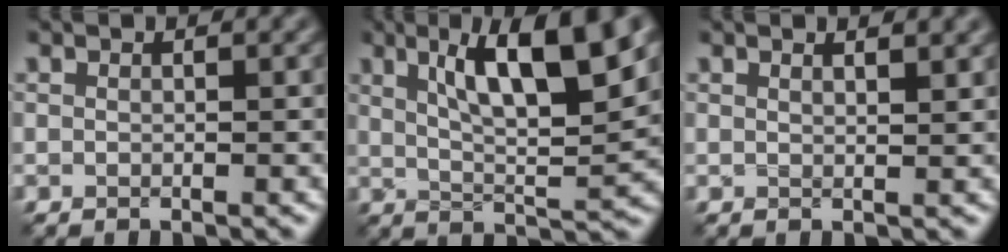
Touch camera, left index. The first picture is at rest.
{"total": 9.9, "force": [4.2, 2.5, 8.6], "torque": [-0.127, 0.004, 0.071]}
{"total": 2.0, "force": [1.5, 0.6, 1.2], "torque": [-0.011, 0.003, 0.013]}